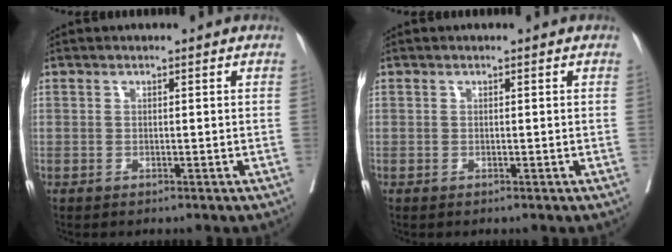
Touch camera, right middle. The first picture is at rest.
{"total": 0.0}